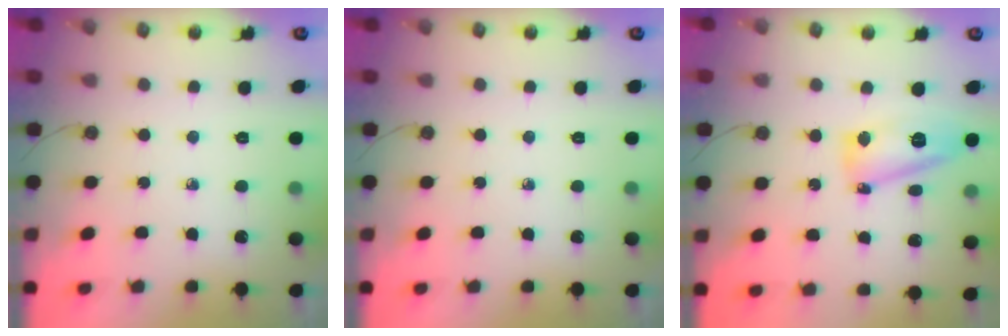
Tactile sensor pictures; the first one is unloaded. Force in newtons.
{"total": 0.0}
{"total": 13.0, "press": 13.0, "slide": 1.2}